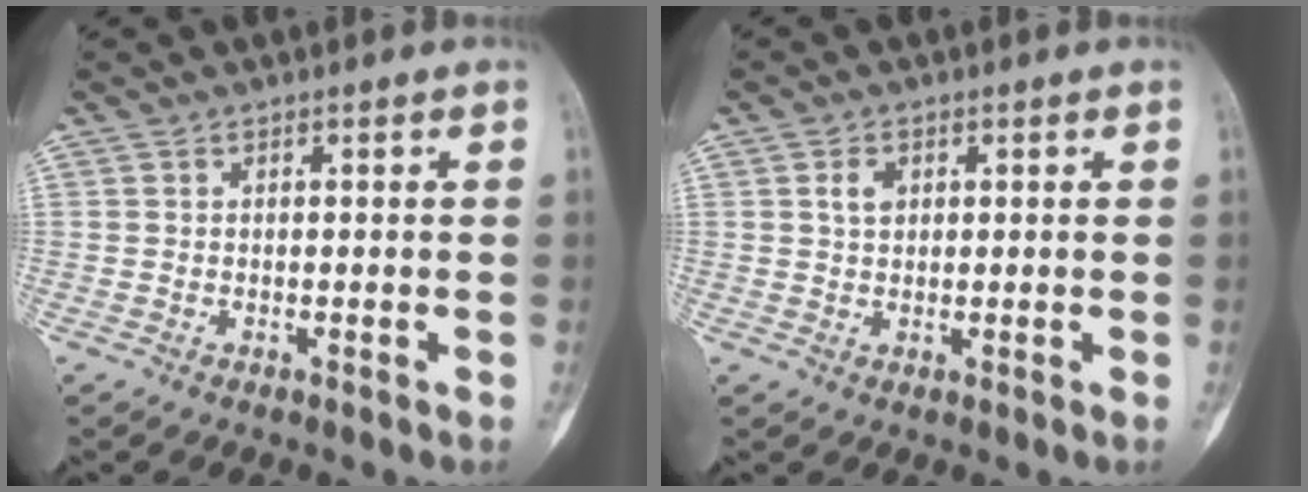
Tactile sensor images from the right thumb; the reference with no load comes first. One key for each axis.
{"total": 2.6, "fx": 0.9, "fy": 1.8, "fz": 1.6, "tx": -0.024, "ty": 0.000, "tz": 0.015}